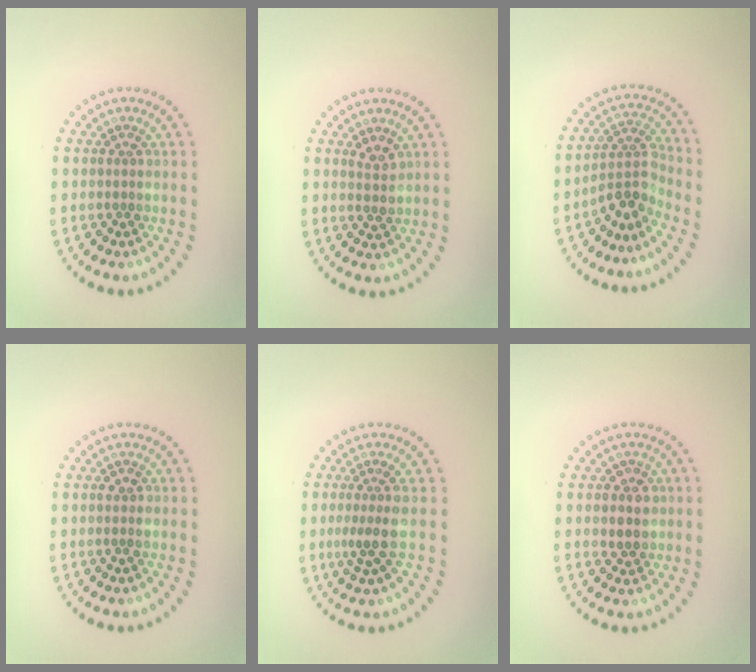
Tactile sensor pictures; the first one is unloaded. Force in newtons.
{"total": 1.5, "press": 1.4, "slide": 0.7}
{"total": 3.2, "press": 2.3, "slide": 2.2}
{"total": 0.9, "press": 0.9, "slide": 0.3}
{"total": 2.8, "press": 2.1, "slide": 1.9}
{"total": 2.2, "press": 2.1, "slide": 0.5}